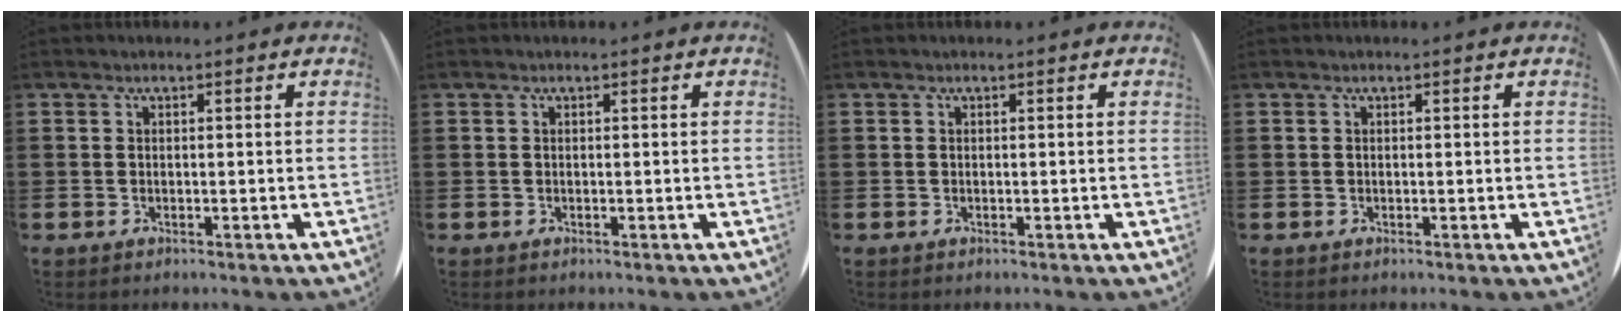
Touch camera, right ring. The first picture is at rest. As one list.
[{"total": 0.0}, {"total": 0.0}, {"total": 0.0}]